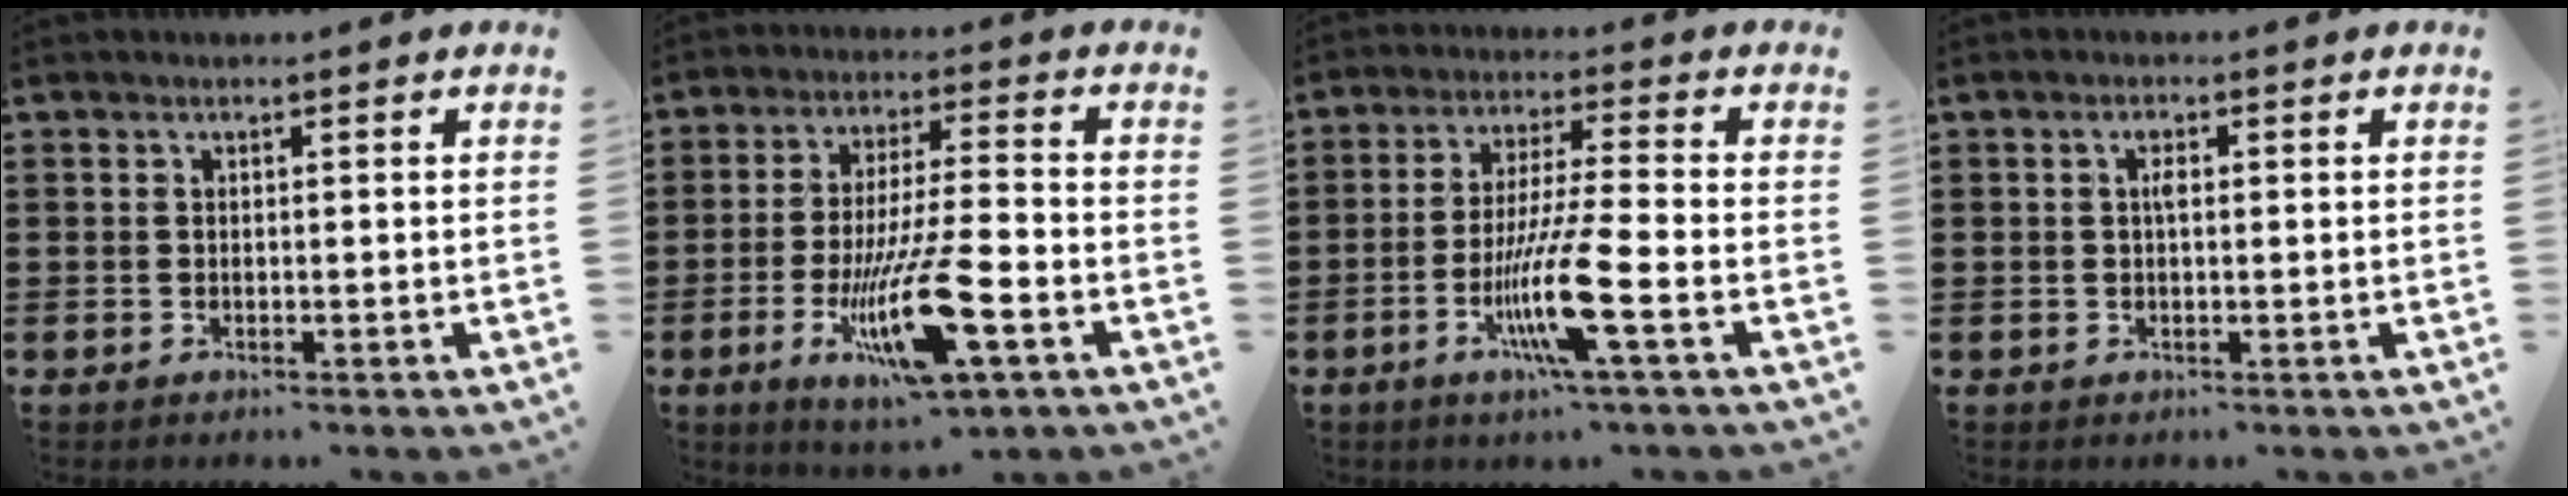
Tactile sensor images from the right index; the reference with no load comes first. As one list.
[{"total": 14.5, "force": [-5.7, 2.5, 13.1], "torque": [-0.258, -0.011, -0.096]}, {"total": 10.7, "force": [-4.1, 0.4, 9.8], "torque": [-0.202, -0.019, -0.081]}, {"total": 1.8, "force": [0.3, 0.7, 1.6], "torque": [-0.033, 0.005, 0.003]}]